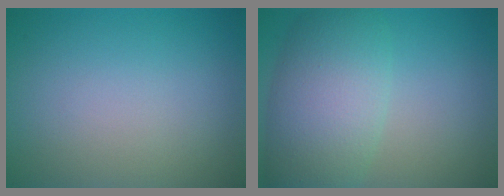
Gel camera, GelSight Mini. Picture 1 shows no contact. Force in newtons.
{"total": 7.5, "press": 7.5, "slide": 0.1}